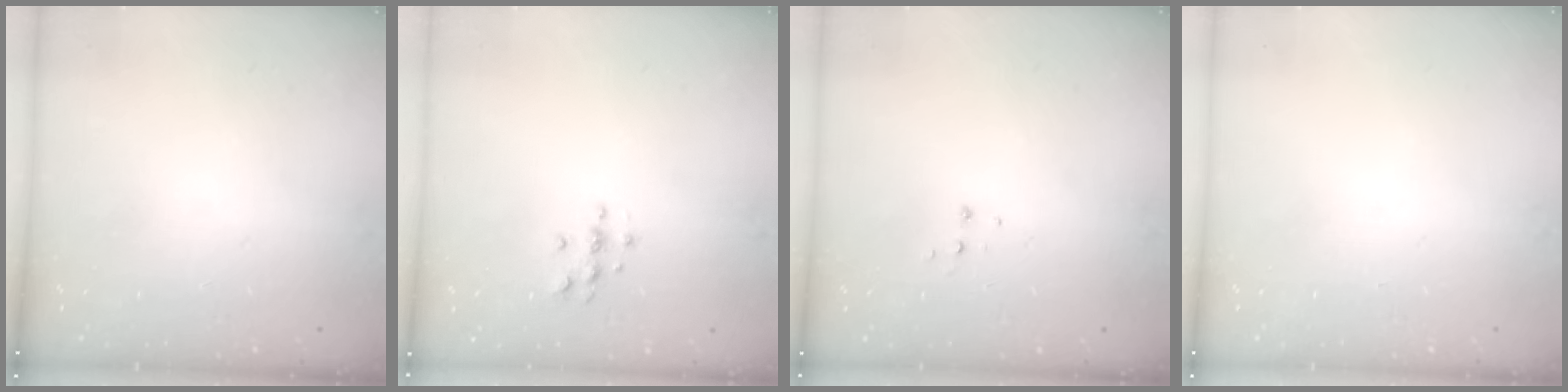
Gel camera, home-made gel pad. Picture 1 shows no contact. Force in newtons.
{"total": 4.0, "press": 3.9, "slide": 0.4}
{"total": 3.9, "press": 3.9, "slide": 0.4}
{"total": 0.0}